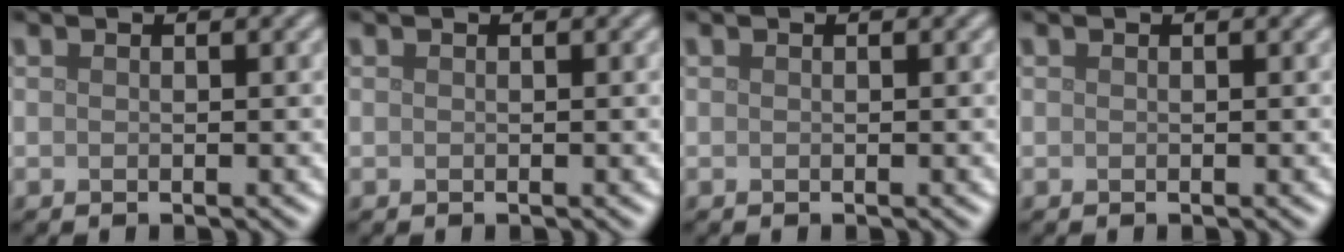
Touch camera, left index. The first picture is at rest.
{"total": 0.0}
{"total": 0.0}
{"total": 0.0}